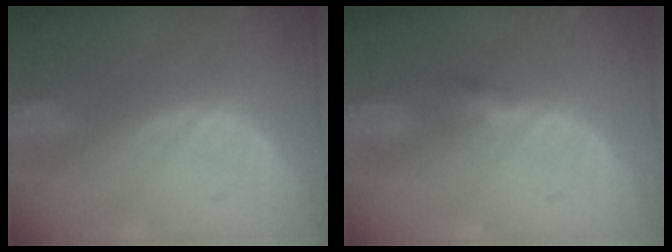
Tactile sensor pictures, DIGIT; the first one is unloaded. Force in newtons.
{"total": 2.5, "press": 2.5, "slide": 0.5}